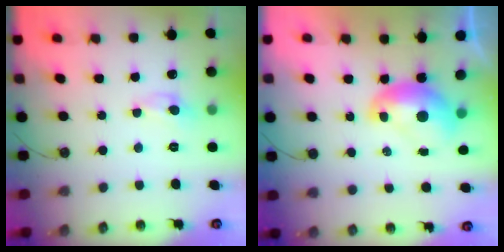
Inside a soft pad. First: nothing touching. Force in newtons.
{"total": 2.6, "press": 2.5, "slide": 0.7}